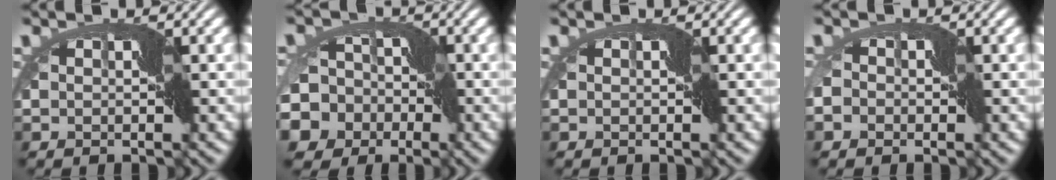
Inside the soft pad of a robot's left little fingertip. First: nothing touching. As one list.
[{"total": 11.0, "force": [-3.7, 9.4, 4.4], "torque": [-0.079, -0.019, -0.090]}, {"total": 0.0}, {"total": 2.7, "force": [-1.3, 2.2, 1.1], "torque": [-0.015, 0.008, -0.024]}]